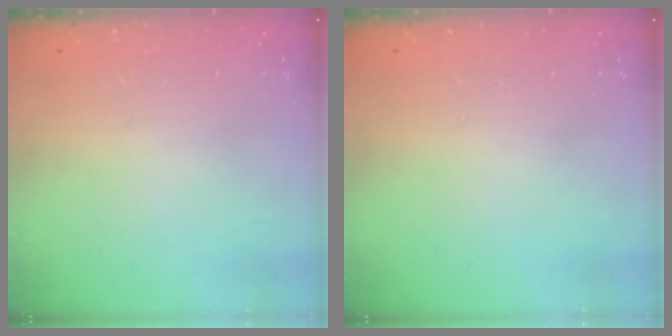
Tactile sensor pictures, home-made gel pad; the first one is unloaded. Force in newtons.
{"total": 0.0}